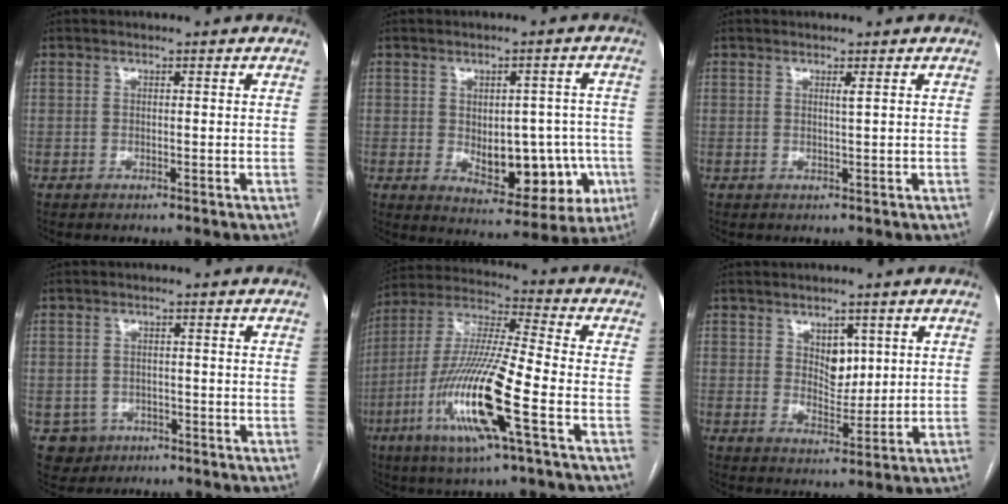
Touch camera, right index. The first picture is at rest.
{"total": 12.1, "force": [-2.0, 6.8, 9.8], "torque": [-0.113, 0.014, -0.003]}
{"total": 0.7, "force": [0.4, -0.2, 0.6], "torque": [-0.018, -0.005, 0.009]}
{"total": 4.0, "force": [-1.6, 3.6, 0.1], "torque": [0.003, 0.011, -0.018]}
{"total": 17.4, "force": [-6.2, 0.8, 16.2], "torque": [-0.334, -0.018, -0.119]}
{"total": 4.7, "force": [1.9, 2.9, 3.1], "torque": [-0.045, -0.001, 0.037]}